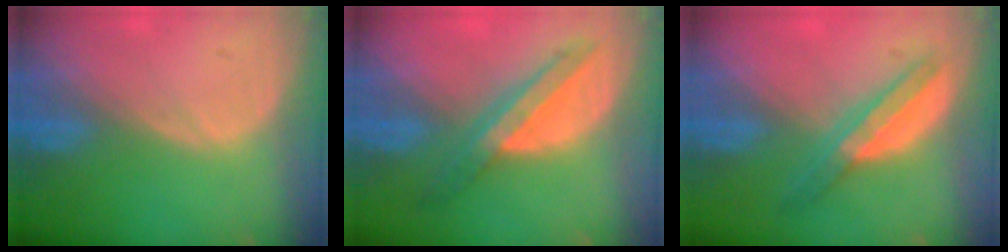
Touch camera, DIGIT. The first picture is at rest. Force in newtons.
{"total": 6.1, "press": 6.0, "slide": 0.9}
{"total": 5.4, "press": 5.0, "slide": 1.8}